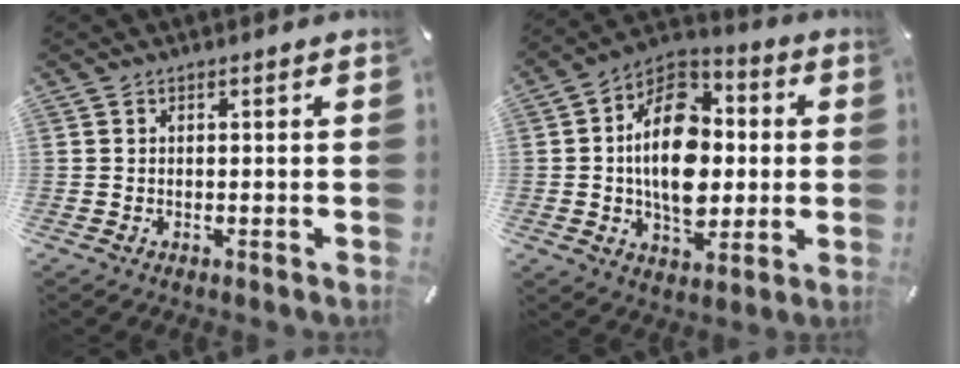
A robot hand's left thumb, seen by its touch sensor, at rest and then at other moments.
{"total": 18.4, "force": [-0.4, 12.7, 13.3], "torque": [-0.245, 0.006, -0.011]}